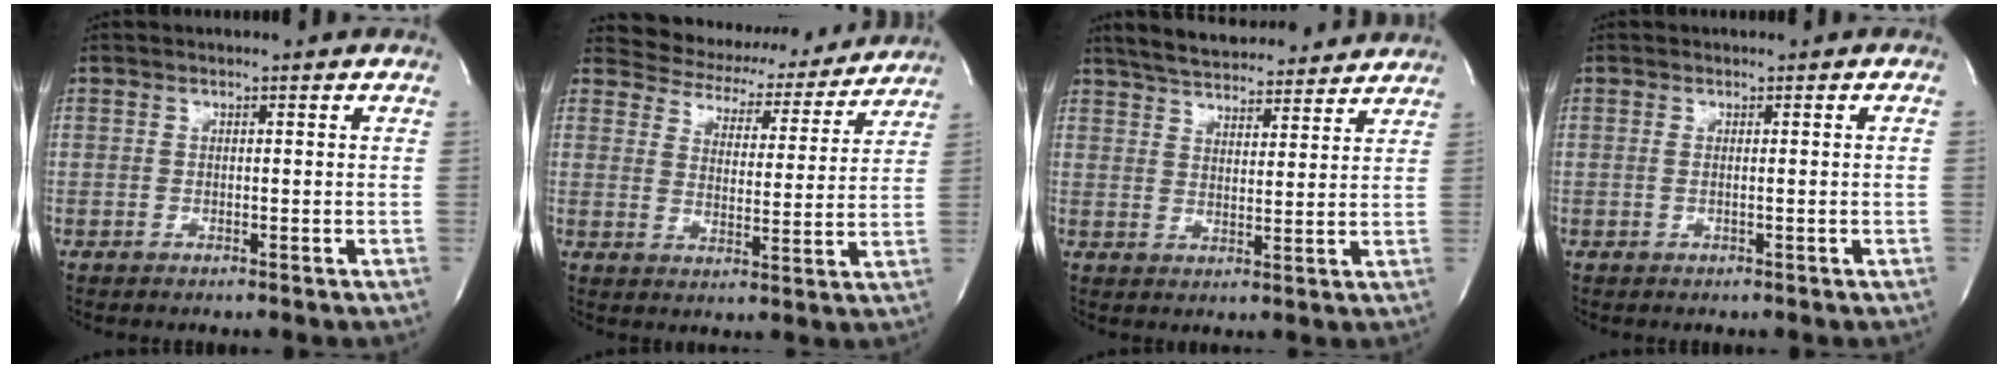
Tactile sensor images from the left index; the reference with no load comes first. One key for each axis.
{"total": 13.5, "fx": 12.6, "fy": 4.5, "fz": 1.6, "tx": -0.009, "ty": -0.001, "tz": 0.155}
{"total": 15.9, "fx": 14.6, "fy": 3.4, "fz": 5.5, "tx": -0.089, "ty": 0.025, "tz": 0.211}
{"total": 1.0, "fx": 0.0, "fy": -0.2, "fz": 1.0, "tx": -0.025, "ty": 0.007, "tz": 0.005}